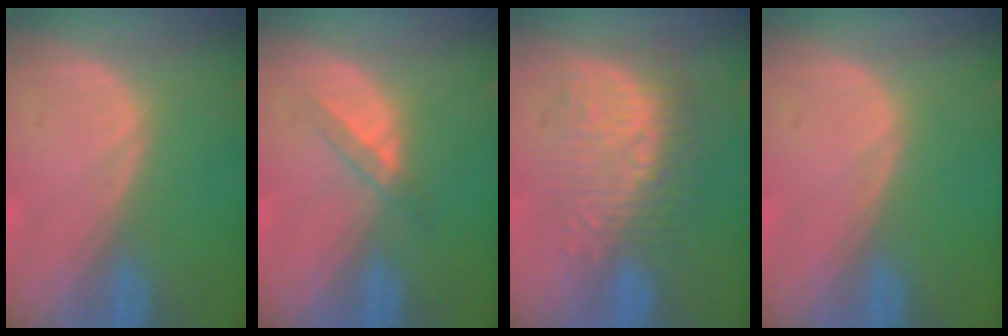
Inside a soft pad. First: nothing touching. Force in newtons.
{"total": 2.4, "press": 2.2, "slide": 1.1}
{"total": 10.0, "press": 8.7, "slide": 5.0}
{"total": 0.0}